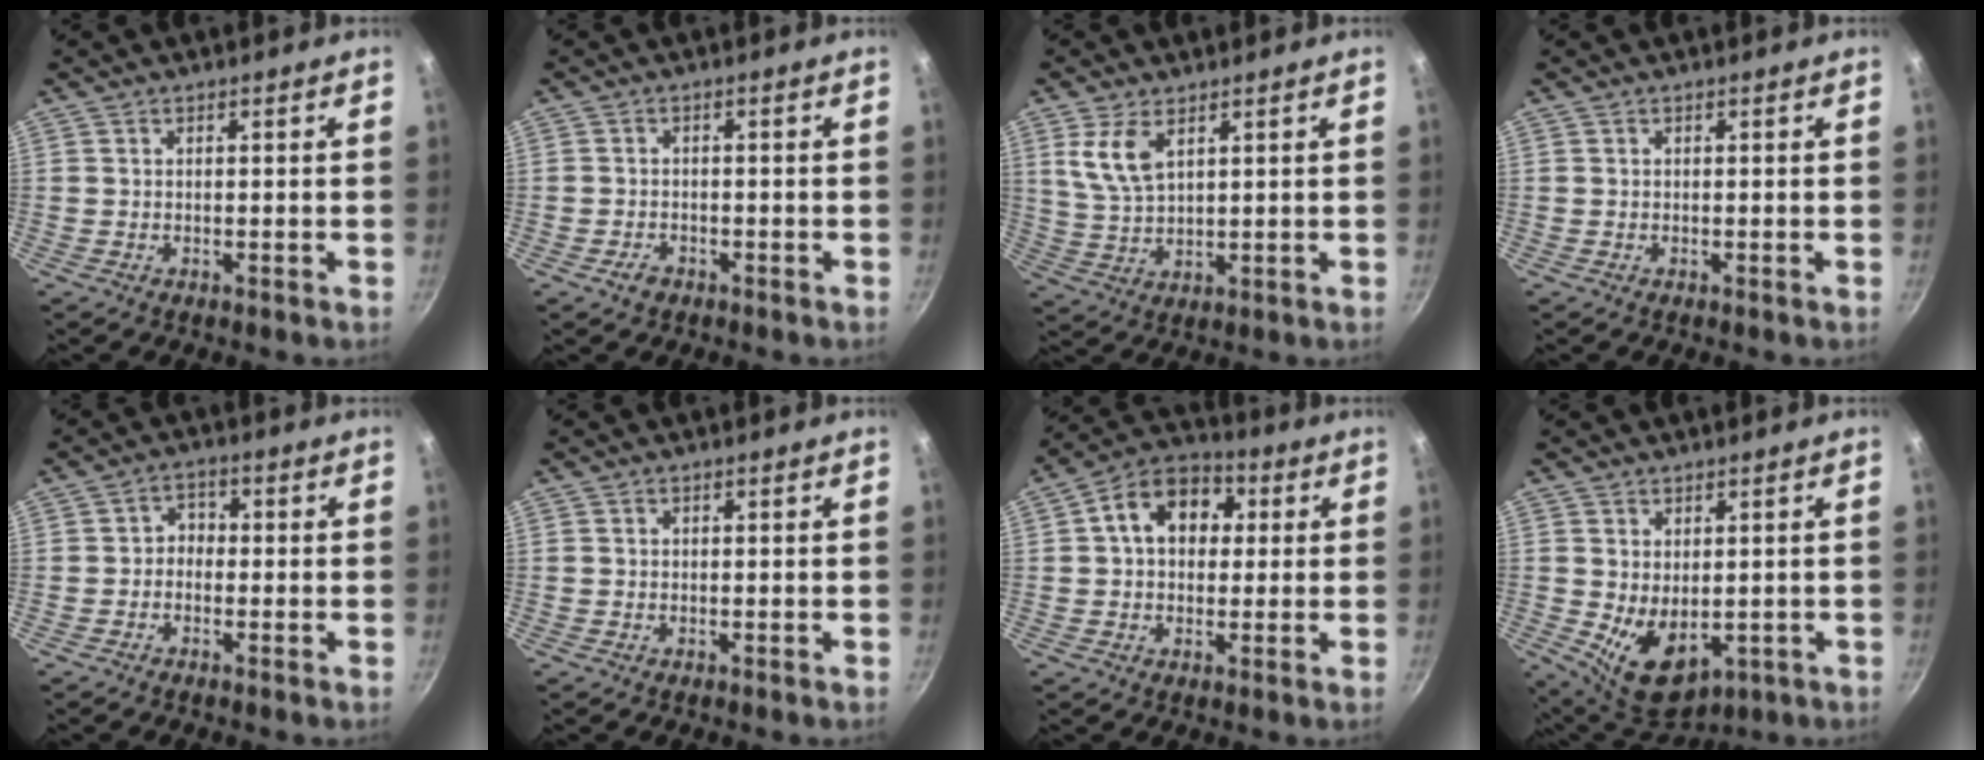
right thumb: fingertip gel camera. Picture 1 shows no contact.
{"total": 2.1, "force": [-1.4, 1.4, 0.9], "torque": [-0.012, 0.013, -0.022]}
{"total": 7.2, "force": [3.4, 3.5, 5.3], "torque": [-0.099, -0.020, 0.073]}
{"total": 0.0}
{"total": 3.1, "force": [-0.8, 2.6, 1.5], "torque": [-0.006, 0.015, -0.022]}
{"total": 0.0}
{"total": 12.3, "force": [2.3, 9.1, 8.0], "torque": [-0.092, 0.025, 0.018]}
{"total": 9.3, "force": [-0.6, 6.0, 7.1], "torque": [-0.091, -0.022, 0.012]}